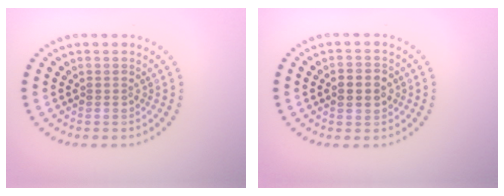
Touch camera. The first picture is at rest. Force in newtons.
{"total": 2.4, "press": 2.4, "slide": 0.2}